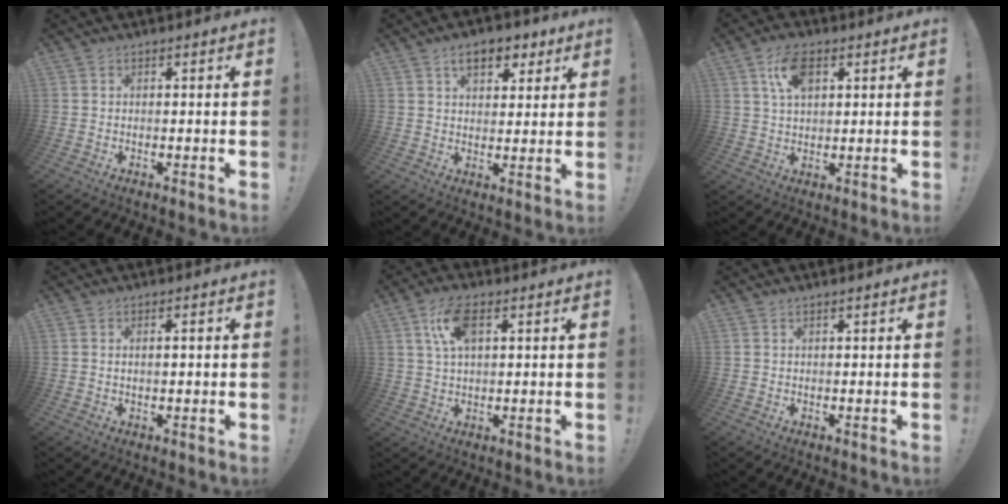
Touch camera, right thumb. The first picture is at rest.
{"total": 8.9, "force": [4.8, 5.3, 5.2], "torque": [-0.068, -0.011, 0.085]}
{"total": 8.9, "force": [3.8, 4.8, 6.5], "torque": [-0.106, 0.001, 0.068]}
{"total": 1.6, "force": [0.4, 0.5, 1.5], "torque": [-0.023, -0.002, 0.004]}
{"total": 9.0, "force": [3.4, 4.4, 7.1], "torque": [-0.128, 0.001, 0.060]}
{"total": 0.7, "force": [0.6, 0.0, 0.4], "torque": [-0.009, 0.000, 0.011]}